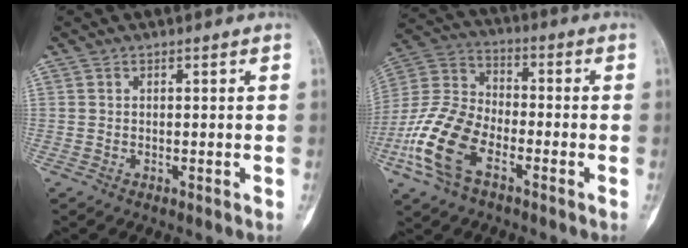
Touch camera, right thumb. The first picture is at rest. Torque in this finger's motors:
{"motor_torque": [0.38, 0.58, 1.59, -0.86, 0.46]}